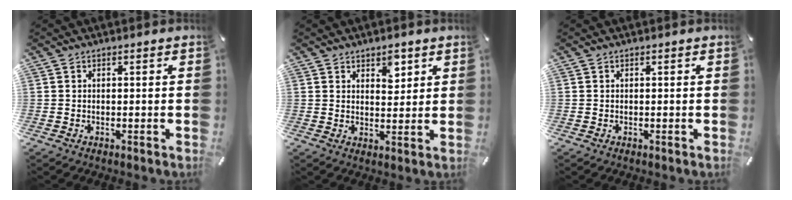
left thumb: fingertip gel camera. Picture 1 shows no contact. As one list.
[{"total": 4.2, "force": [2.8, 2.5, 1.7], "torque": [0.000, -0.017, 0.044]}, {"total": 0.0}]